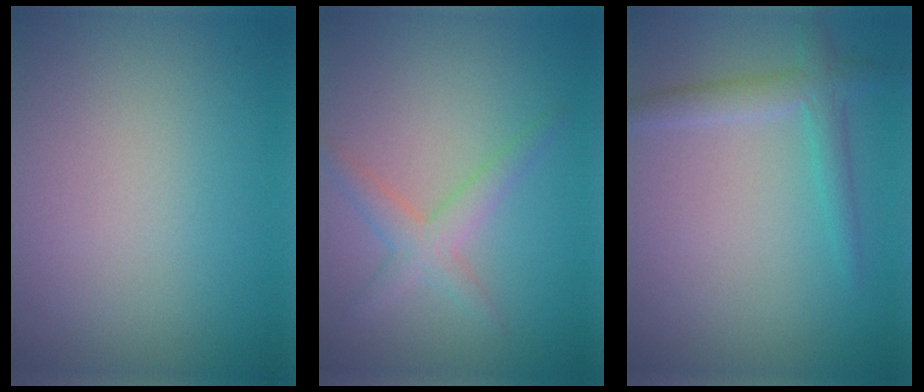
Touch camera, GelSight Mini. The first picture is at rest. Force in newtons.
{"total": 1.9, "press": 1.9, "slide": 0.1}
{"total": 2.6, "press": 2.6, "slide": 0.1}